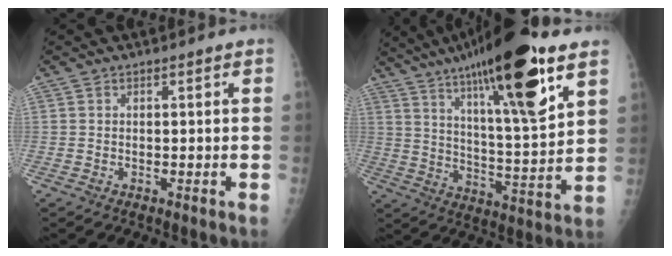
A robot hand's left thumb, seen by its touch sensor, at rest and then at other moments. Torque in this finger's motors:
{"motor_torque": [2.52, 2.02, 1.83, -0.93, 0.62]}